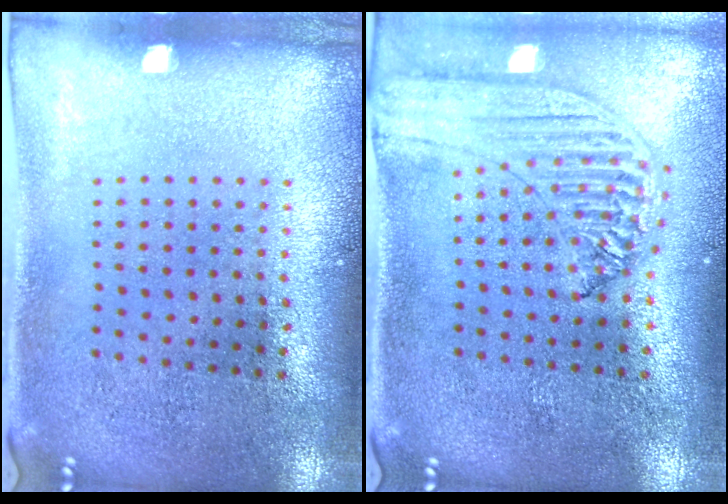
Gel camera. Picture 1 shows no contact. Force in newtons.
{"total": 1.5, "press": 1.4, "slide": 0.3}